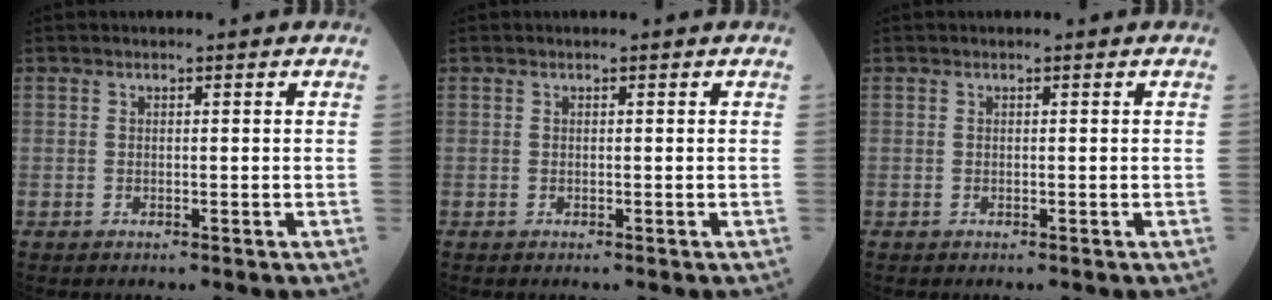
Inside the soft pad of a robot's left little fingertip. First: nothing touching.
{"total": 0.0}
{"total": 0.0}